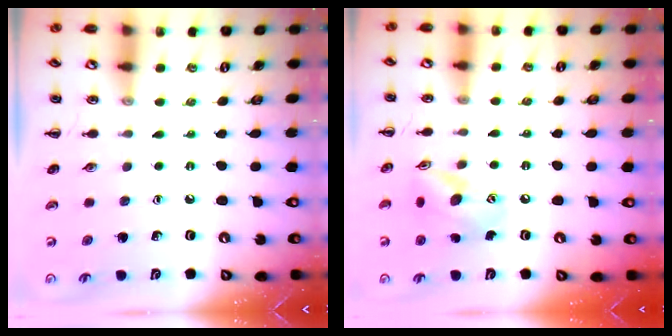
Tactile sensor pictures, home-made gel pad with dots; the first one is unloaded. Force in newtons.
{"total": 13.2, "press": 13.0, "slide": 2.0}